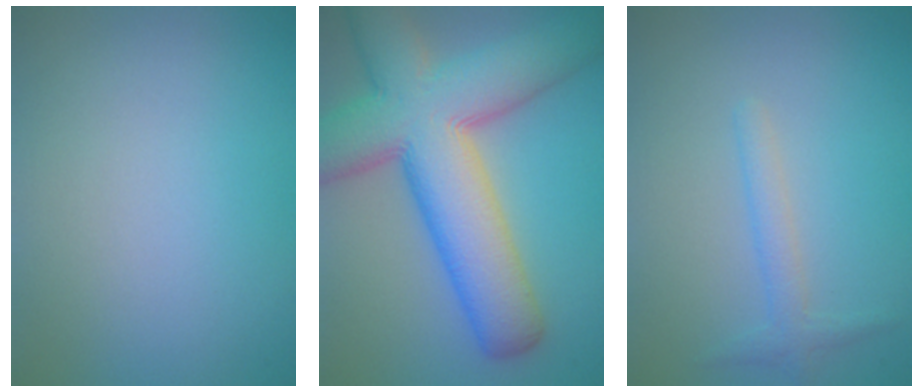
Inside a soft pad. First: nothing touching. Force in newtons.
{"total": 12.8, "press": 12.7, "slide": 0.6}
{"total": 1.6, "press": 1.6, "slide": 0.1}